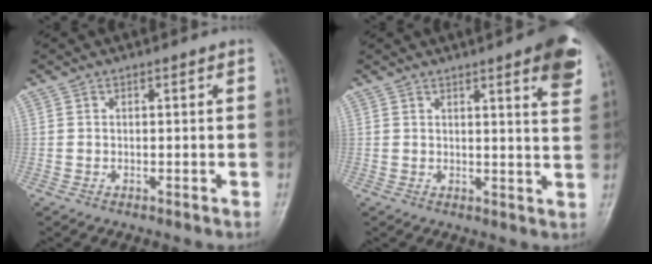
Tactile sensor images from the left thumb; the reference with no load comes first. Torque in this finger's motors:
{"motor_torque": [1.54, 1.06, 1.09, -0.90, 0.02]}